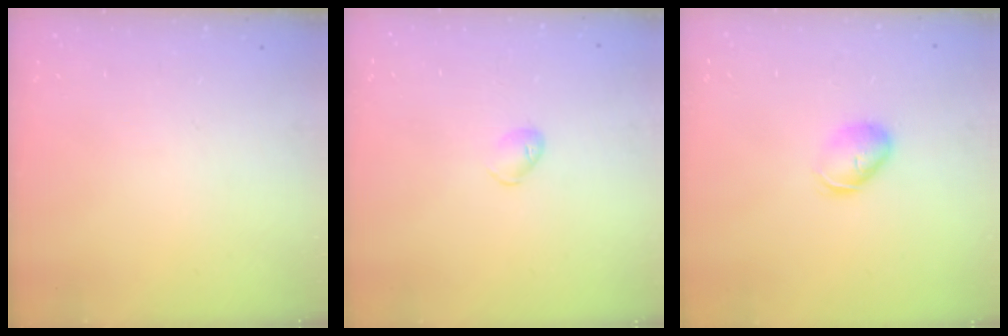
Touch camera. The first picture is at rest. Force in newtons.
{"total": 4.8, "press": 4.8, "slide": 0.7}
{"total": 6.6, "press": 6.6, "slide": 0.7}